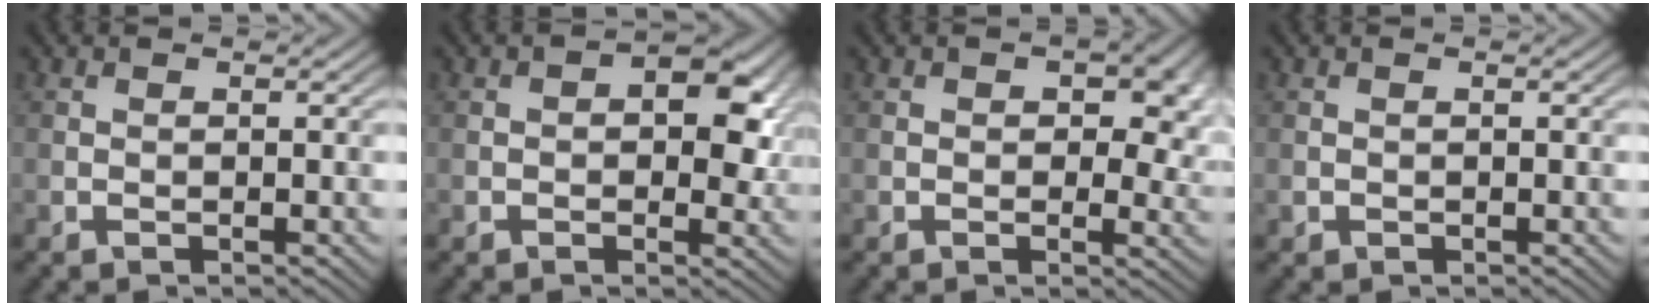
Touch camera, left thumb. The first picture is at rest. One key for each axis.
{"total": 6.3, "fx": 0.9, "fy": 3.7, "fz": 5.0, "tx": -0.056, "ty": 0.000, "tz": 0.010}
{"total": 6.0, "fx": 0.9, "fy": 3.6, "fz": 4.6, "tx": -0.046, "ty": -0.007, "tz": 0.012}
{"total": 0.5, "fx": -0.2, "fy": 0.4, "fz": 0.2, "tx": -0.005, "ty": -0.004, "tz": -0.004}